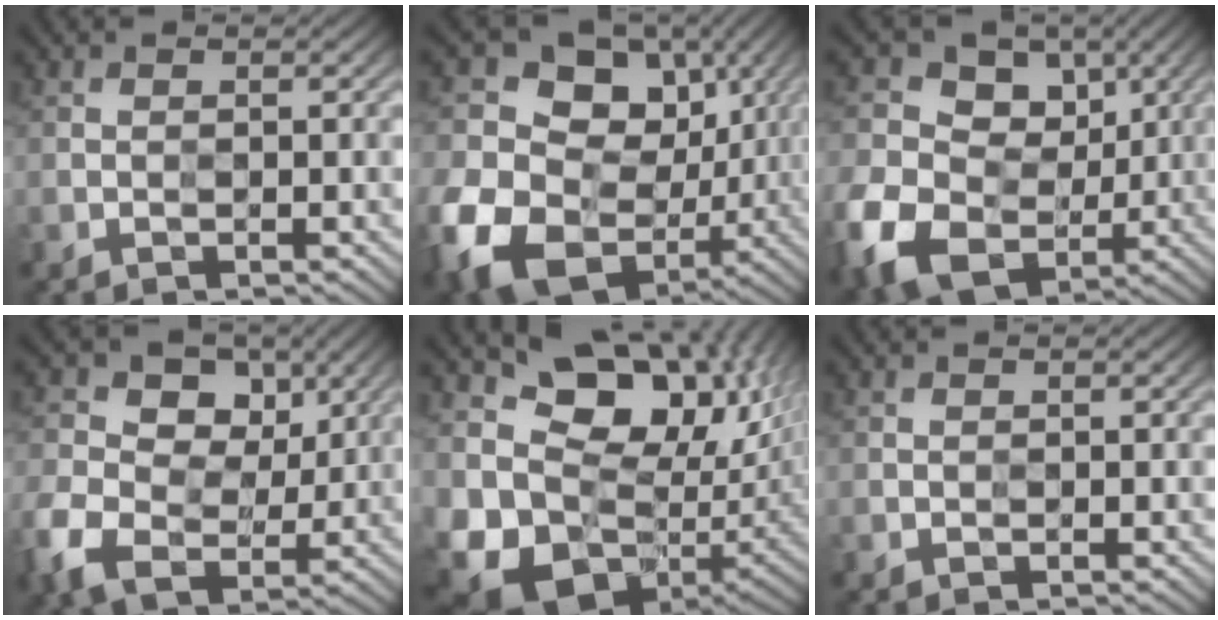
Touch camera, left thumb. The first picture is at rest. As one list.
[{"total": 17.9, "force": [-1.0, 14.3, 10.7], "torque": [-0.241, -0.026, -0.005]}, {"total": 13.9, "force": [-0.5, 11.2, 8.2], "torque": [-0.194, -0.017, -0.001]}, {"total": 10.7, "force": [1.0, 8.3, 6.6], "torque": [-0.140, 0.001, 0.011]}, {"total": 15.3, "force": [3.0, 11.3, 9.8], "torque": [-0.182, -0.022, 0.080]}, {"total": 0.0}]